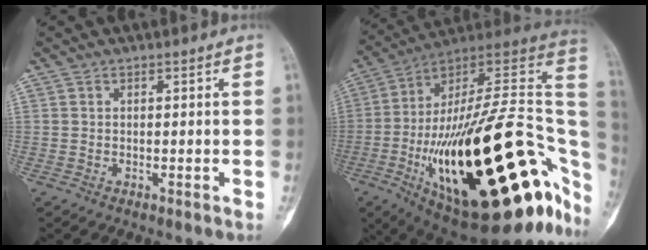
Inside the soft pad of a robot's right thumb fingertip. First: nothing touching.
{"total": 46.7, "force": [-10.9, 17.7, 41.8], "torque": [-0.573, 0.051, -0.168]}